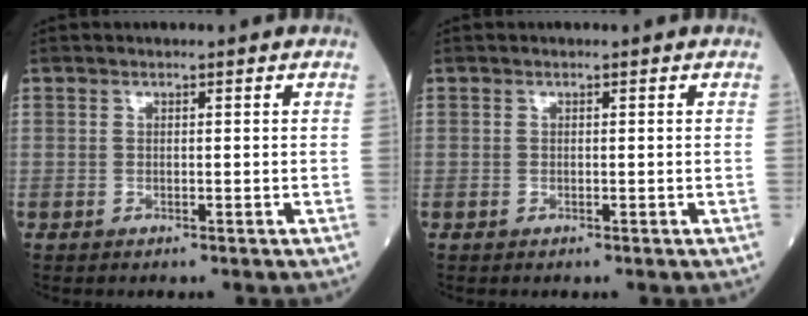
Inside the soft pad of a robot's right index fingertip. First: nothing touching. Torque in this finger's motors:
{"motor_torque": [-0.07, -0.03, -0.03, -0.01]}